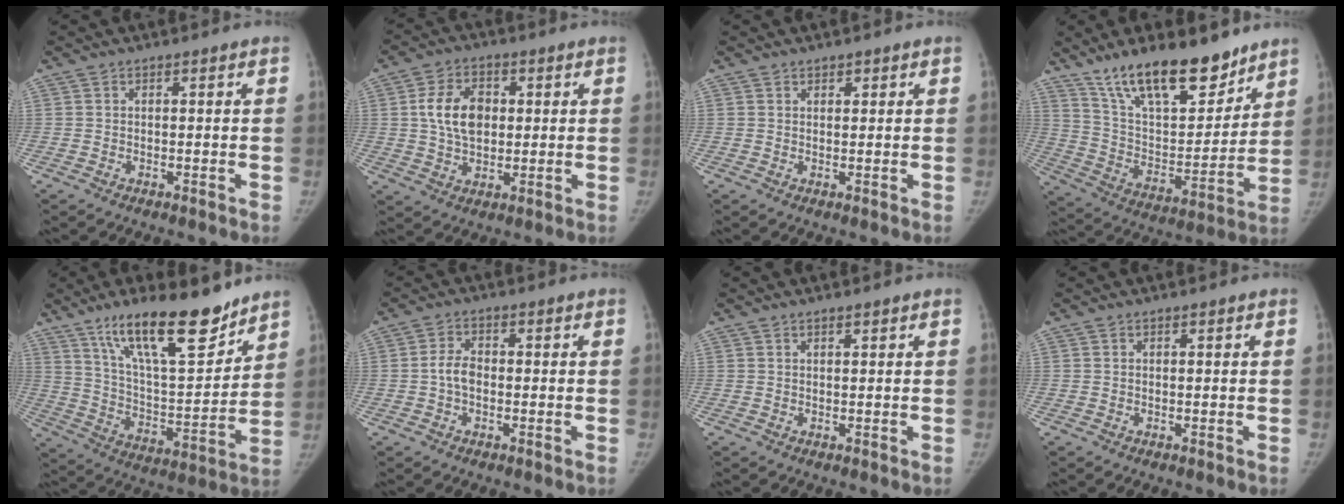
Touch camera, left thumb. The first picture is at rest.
{"total": 9.4, "force": [1.5, 6.4, 6.8], "torque": [-0.103, 0.000, 0.029]}
{"total": 1.2, "force": [0.8, 0.7, 0.4], "torque": [0.006, -0.004, 0.010]}
{"total": 21.4, "force": [15.5, 8.0, 12.4], "torque": [-0.159, -0.080, 0.269]}
{"total": 20.9, "force": [14.6, 6.3, 13.6], "torque": [-0.191, -0.079, 0.253]}
{"total": 3.6, "force": [-0.6, 2.4, 2.7], "torque": [-0.048, 0.013, -0.015]}
{"total": 0.8, "force": [0.6, 0.2, 0.4], "torque": [-0.006, -0.003, 0.011]}
{"total": 0.0}